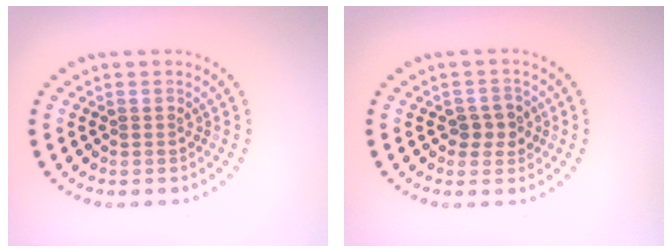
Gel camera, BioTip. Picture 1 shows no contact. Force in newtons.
{"total": 1.8, "press": 1.8, "slide": 0.3}